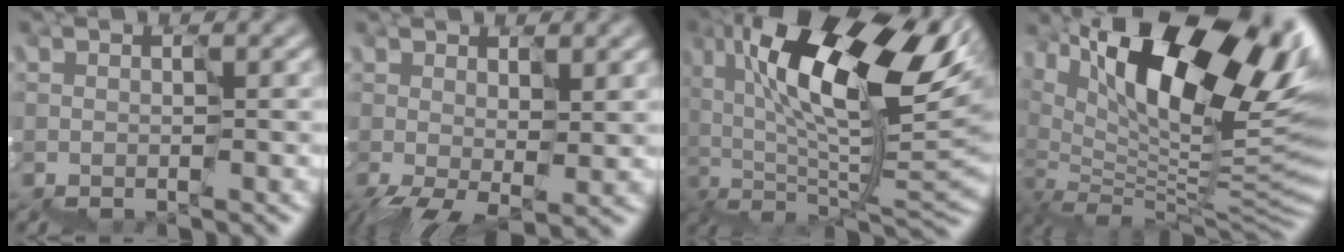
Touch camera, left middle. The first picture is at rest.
{"total": 4.3, "force": [-0.4, 2.1, 3.7], "torque": [-0.085, -0.012, 0.008]}
{"total": 12.9, "force": [2.7, 5.6, 11.3], "torque": [-0.198, 0.022, 0.038]}
{"total": 14.7, "force": [7.5, 6.5, 10.9], "torque": [-0.191, 0.018, 0.147]}